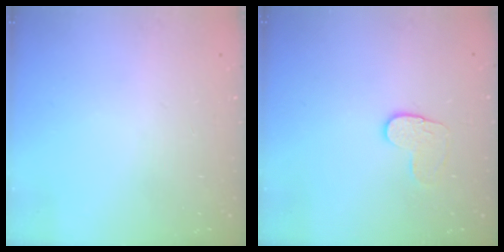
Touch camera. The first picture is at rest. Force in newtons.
{"total": 4.9, "press": 4.8, "slide": 0.5}